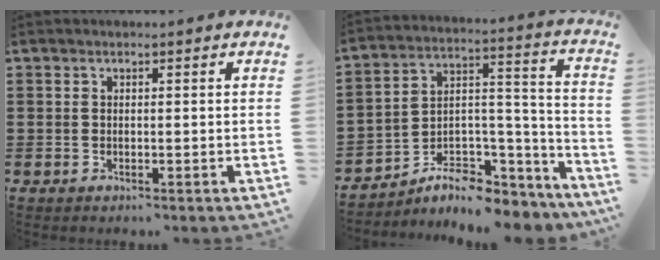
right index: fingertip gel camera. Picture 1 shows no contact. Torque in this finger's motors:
{"motor_torque": [0.09, 0.02, -0.05, -0.21]}